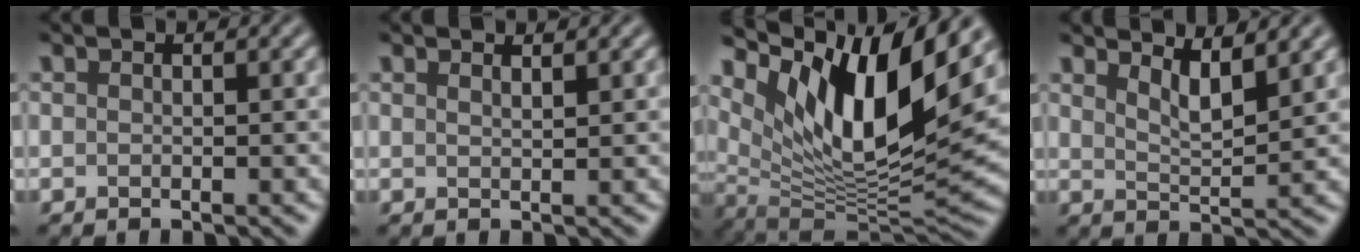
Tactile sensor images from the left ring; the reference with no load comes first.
{"total": 1.2, "force": [0.9, 0.3, 0.6], "torque": [0.000, -0.002, 0.009]}
{"total": 13.2, "force": [6.0, 4.3, 10.9], "torque": [-0.184, -0.011, 0.117]}
{"total": 3.2, "force": [2.4, 0.7, 2.0], "torque": [-0.028, -0.007, 0.041]}